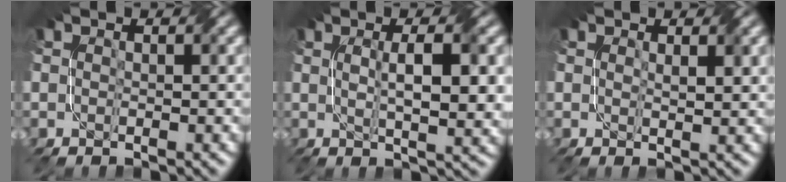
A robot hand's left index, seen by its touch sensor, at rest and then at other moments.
{"total": 5.9, "force": [0.7, 1.4, 5.7], "torque": [-0.085, 0.004, 0.015]}
{"total": 1.4, "force": [0.7, 0.1, 1.2], "torque": [-0.020, -0.002, 0.014]}